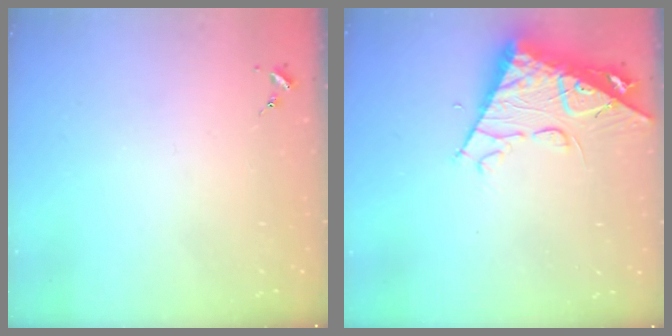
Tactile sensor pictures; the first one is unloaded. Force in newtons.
{"total": 12.6, "press": 12.5, "slide": 1.4}